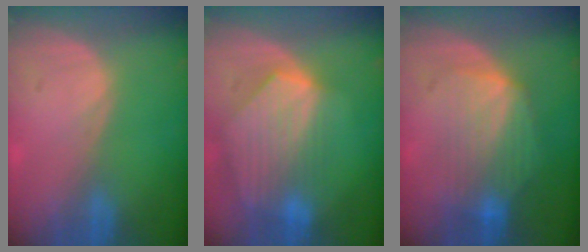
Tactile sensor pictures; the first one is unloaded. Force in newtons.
{"total": 9.2, "press": 8.1, "slide": 4.4}
{"total": 7.8, "press": 7.5, "slide": 2.2}